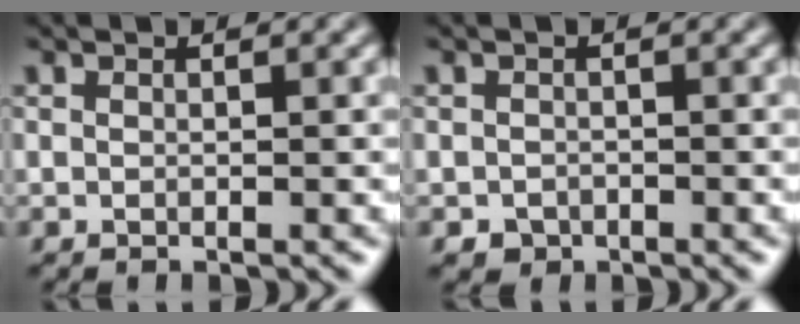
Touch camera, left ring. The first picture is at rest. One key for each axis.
{"total": 1.2, "fx": -0.7, "fy": 1.0, "fz": 0.3, "tx": 0.000, "ty": -0.004, "tz": -0.012}